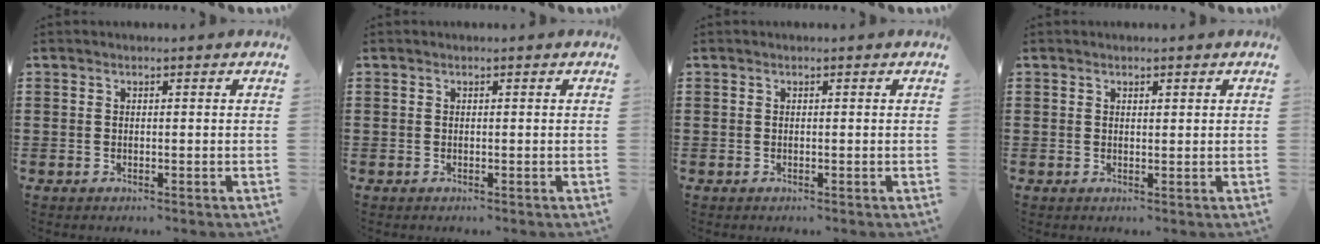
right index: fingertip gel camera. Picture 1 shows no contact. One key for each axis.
{"total": 0.0}
{"total": 0.0}
{"total": 0.6, "fx": 0.4, "fy": 0.4, "fz": 0.3, "tx": -0.006, "ty": 0.003, "tz": 0.008}